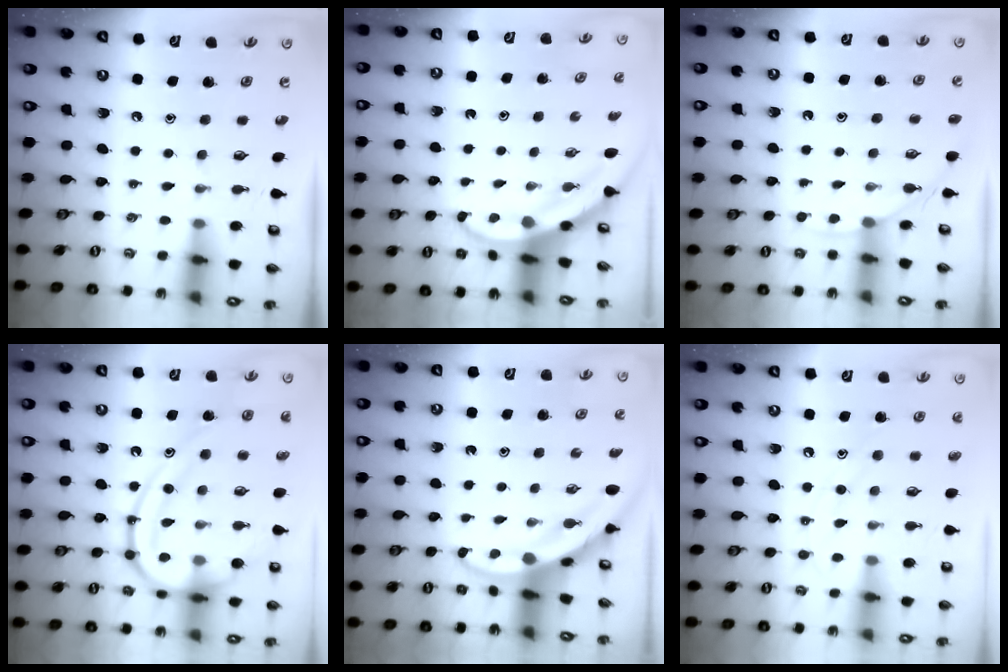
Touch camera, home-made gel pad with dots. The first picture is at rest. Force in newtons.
{"total": 3.8, "press": 3.8, "slide": 0.5}
{"total": 3.1, "press": 3.1, "slide": 0.4}
{"total": 17.7, "press": 17.6, "slide": 1.5}
{"total": 3.3, "press": 3.3, "slide": 0.2}
{"total": 8.7, "press": 8.6, "slide": 0.7}